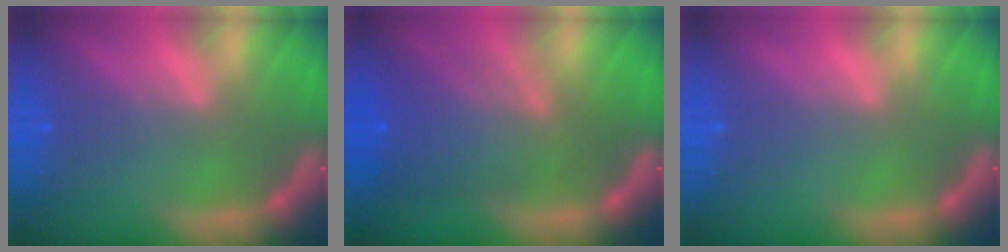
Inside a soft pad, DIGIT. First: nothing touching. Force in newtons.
{"total": 7.1}
{"total": 0.0}